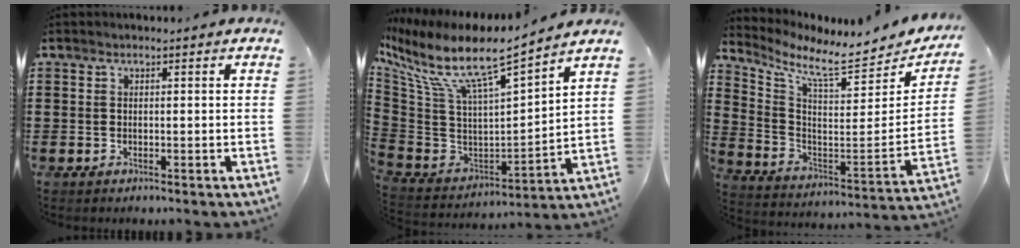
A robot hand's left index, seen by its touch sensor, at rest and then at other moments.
{"total": 10.6, "force": [7.0, 2.0, 7.7], "torque": [-0.178, -0.056, 0.112]}
{"total": 8.2, "force": [7.1, 0.8, 3.9], "torque": [-0.097, -0.076, 0.113]}